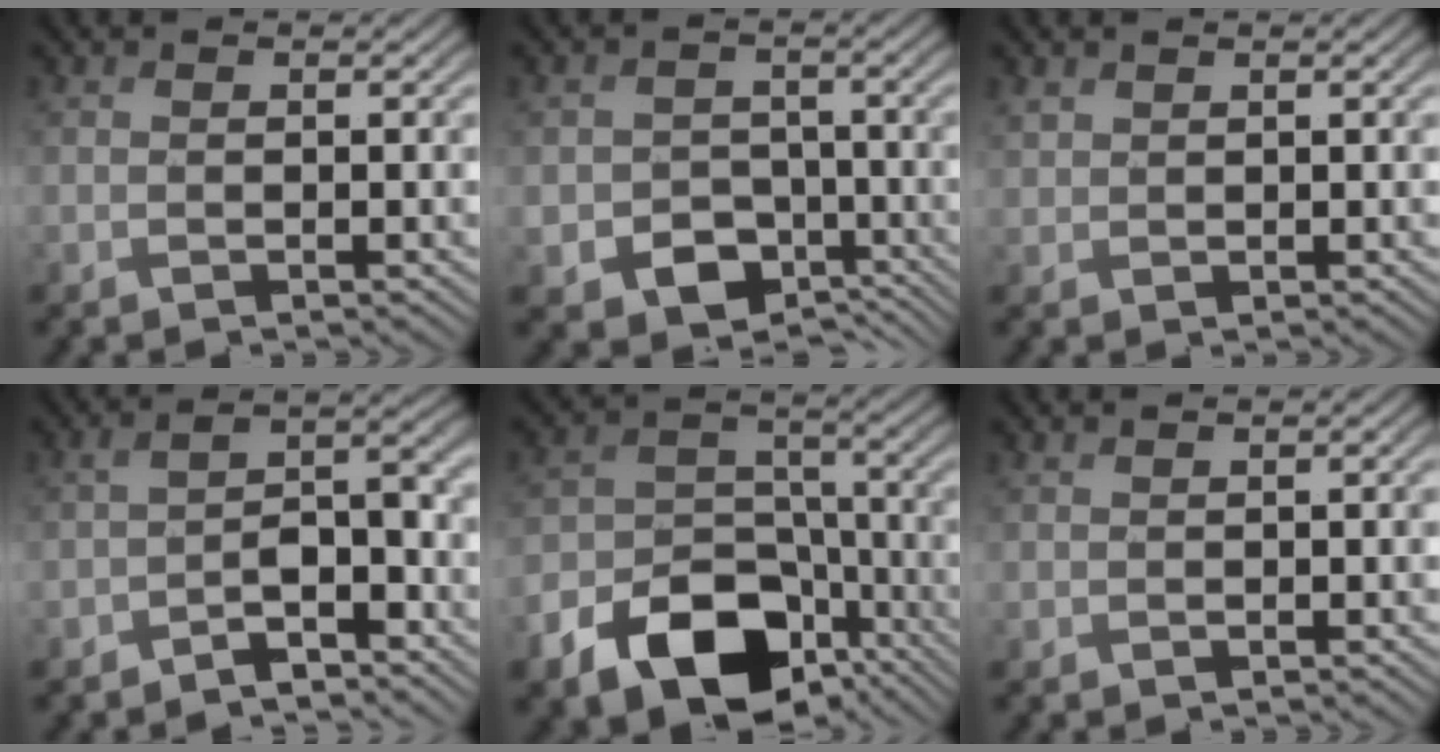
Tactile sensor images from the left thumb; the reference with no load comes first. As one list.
[{"total": 7.0, "force": [-3.5, 5.3, 2.9], "torque": [-0.058, -0.024, -0.054]}, {"total": 1.4, "force": [1.1, 0.7, 0.3], "torque": [-0.010, 0.002, 0.027]}, {"total": 4.7, "force": [-3.0, 2.0, 3.0], "torque": [-0.048, 0.006, -0.061]}, {"total": 13.3, "force": [-7.7, 8.2, 7.1], "torque": [-0.143, -0.018, -0.137]}, {"total": 0.8, "force": [0.2, 0.5, 0.6], "torque": [-0.009, 0.005, 0.004]}]